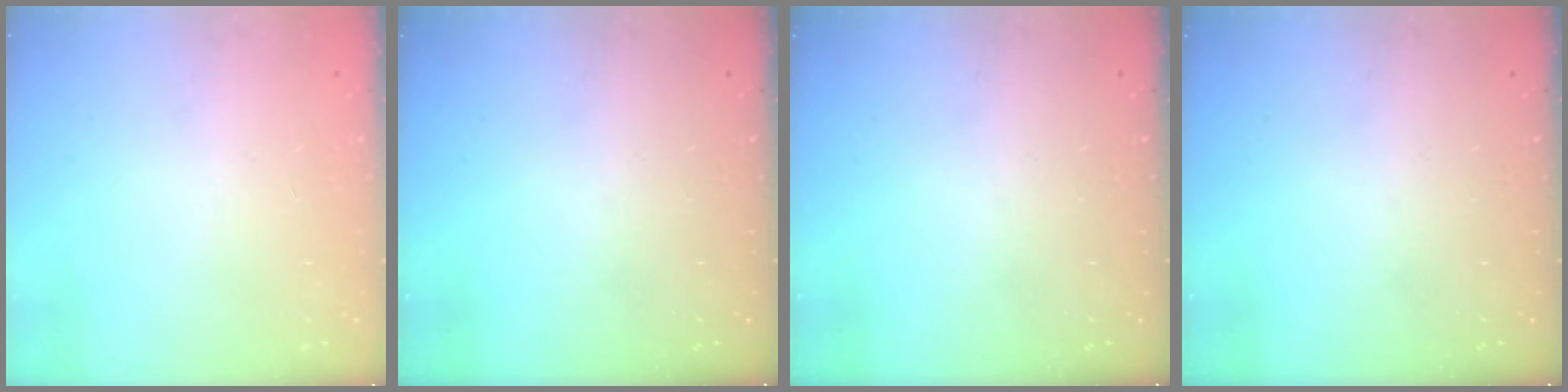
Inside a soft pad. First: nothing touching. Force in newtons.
{"total": 0.0}
{"total": 0.0}
{"total": 0.0}